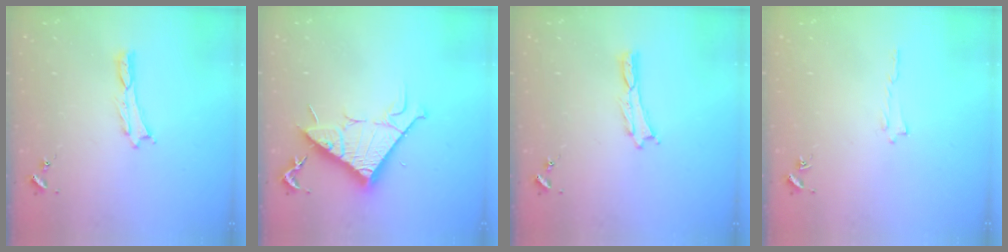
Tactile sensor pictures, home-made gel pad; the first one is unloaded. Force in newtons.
{"total": 10.7, "press": 10.7, "slide": 0.1}
{"total": 0.0}
{"total": 0.0}